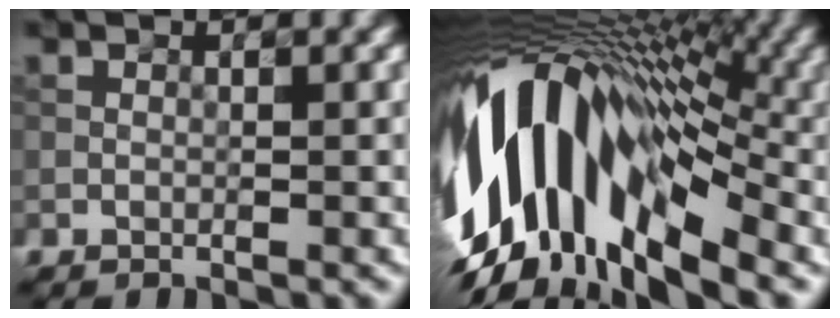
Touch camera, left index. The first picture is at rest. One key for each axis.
{"total": 15.9, "fx": -1.6, "fy": 9.1, "fz": 12.9, "tx": -0.230, "ty": 0.022, "tz": -0.037}